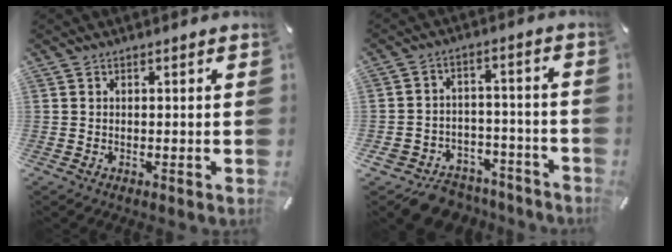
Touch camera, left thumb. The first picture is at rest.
{"total": 8.5, "force": [-6.4, 5.3, 1.5], "torque": [-0.017, 0.040, -0.115]}